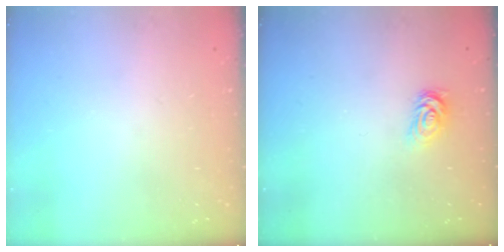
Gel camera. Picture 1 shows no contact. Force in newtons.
{"total": 2.8, "press": 2.8, "slide": 0.4}